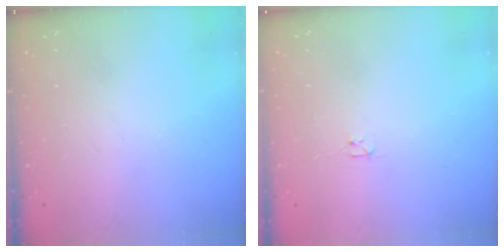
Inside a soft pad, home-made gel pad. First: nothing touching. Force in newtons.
{"total": 2.4, "press": 2.3, "slide": 0.4}